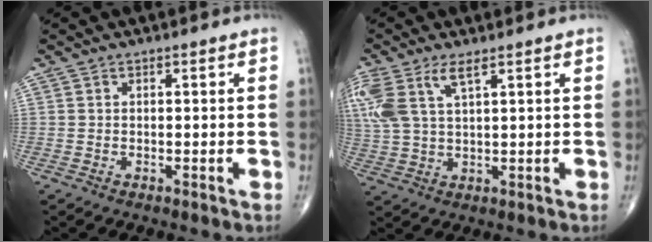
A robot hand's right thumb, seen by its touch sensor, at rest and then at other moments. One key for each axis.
{"total": 10.5, "fx": 4.7, "fy": 4.2, "fz": 8.5, "tx": -0.220, "ty": 0.004, "tz": 0.102}